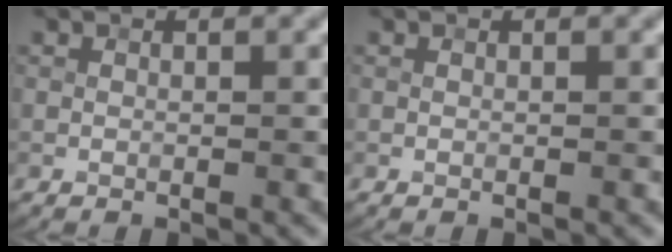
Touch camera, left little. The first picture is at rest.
{"total": 0.0}